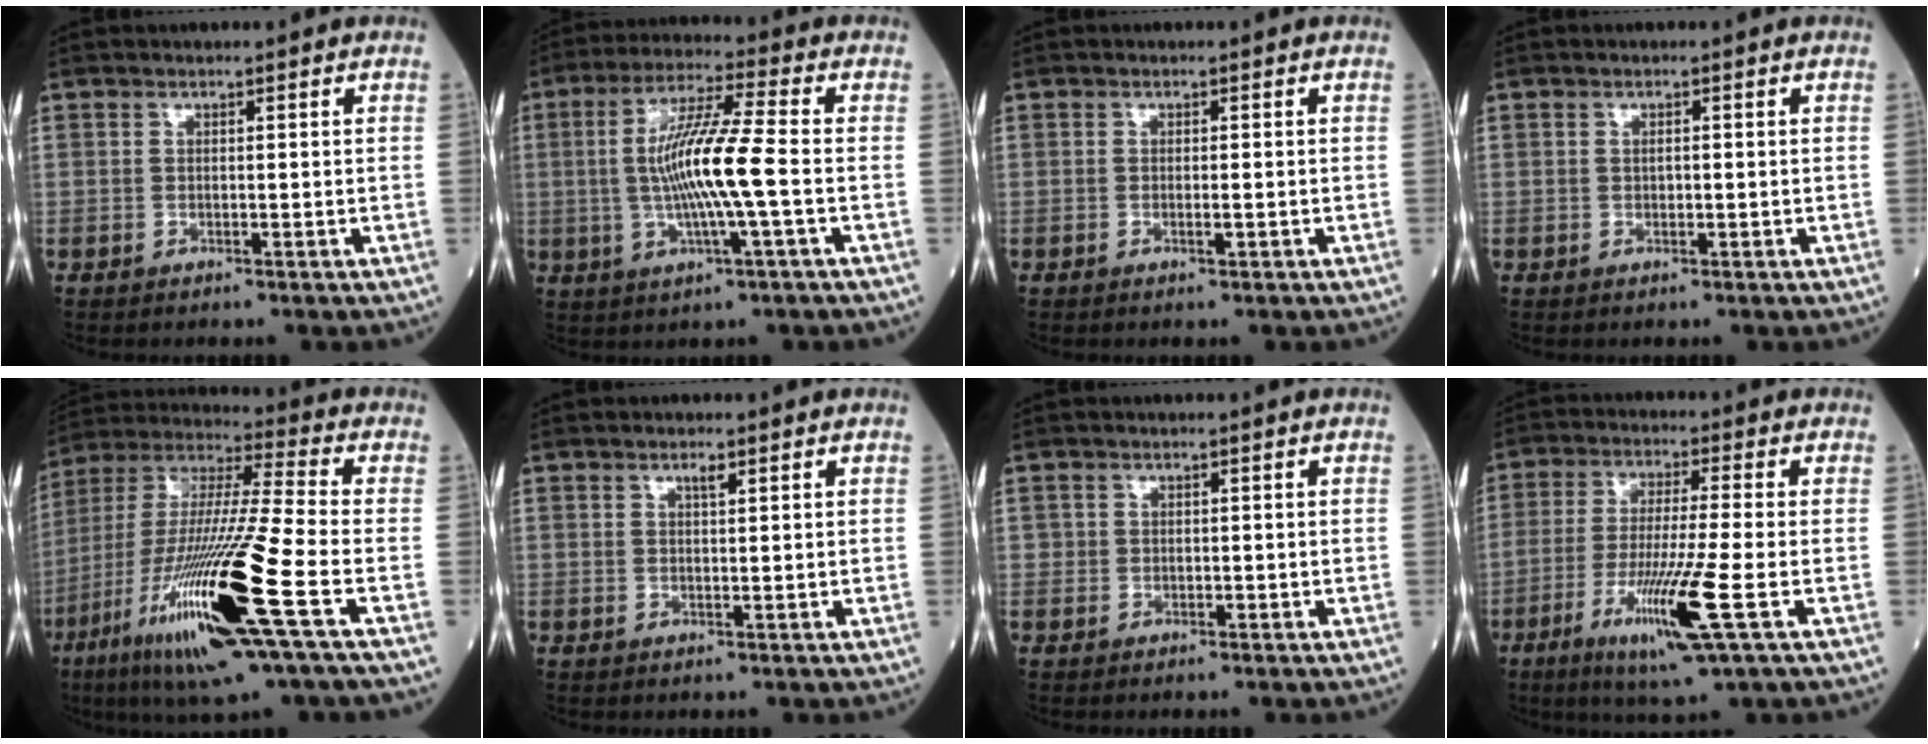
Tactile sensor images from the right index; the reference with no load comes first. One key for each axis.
{"total": 11.4, "fx": -0.9, "fy": 0.1, "fz": 11.3, "tx": -0.220, "ty": 0.005, "tz": -0.021}
{"total": 1.0, "fx": -0.3, "fy": 0.1, "fz": 0.9, "tx": -0.018, "ty": -0.002, "tz": -0.004}
{"total": 0.7, "fx": 0.0, "fy": 0.4, "fz": 0.5, "tx": -0.011, "ty": 0.000, "tz": 0.001}
{"total": 23.1, "fx": -9.0, "fy": 0.9, "fz": 21.3, "tx": -0.430, "ty": -0.041, "tz": -0.169}
{"total": 1.2, "fx": 0.7, "fy": 0.2, "fz": 0.9, "tx": -0.018, "ty": -0.002, "tz": 0.013}
{"total": 0.7, "fx": 0.0, "fy": 0.7, "fz": 0.1, "tx": 0.004, "ty": 0.003, "tz": -0.002}
{"total": 11.7, "fx": -4.6, "fy": -0.5, "fz": 10.8, "tx": -0.211, "ty": -0.028, "tz": -0.084}